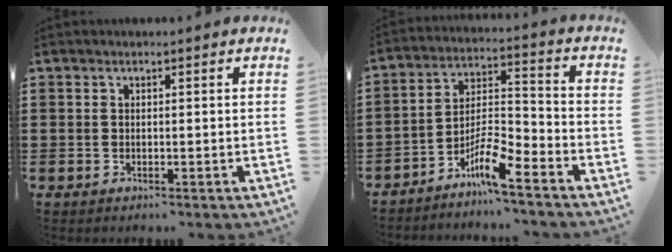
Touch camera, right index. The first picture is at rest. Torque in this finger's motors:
{"motor_torque": [0.40, -0.35, 0.39, 0.12]}